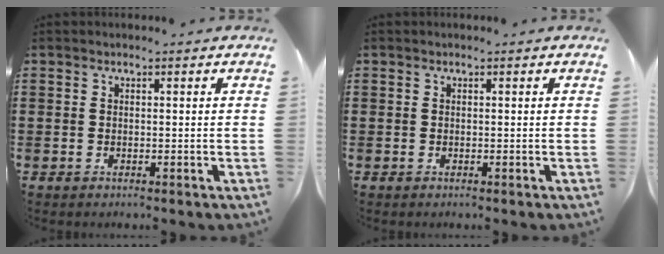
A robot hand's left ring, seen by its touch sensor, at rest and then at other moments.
{"total": 0.0}